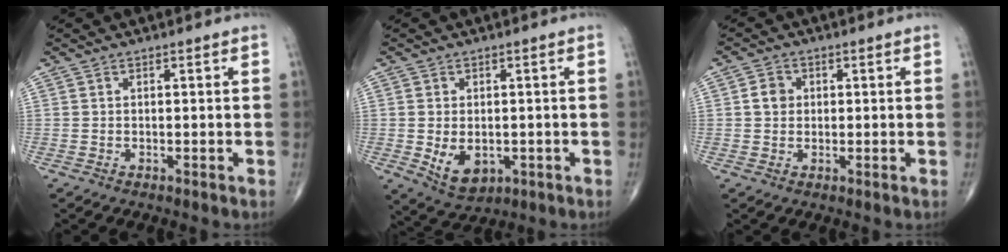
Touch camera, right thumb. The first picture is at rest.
{"total": 6.8, "force": [-1.3, 4.6, 4.9], "torque": [-0.069, -0.006, -0.006]}
{"total": 3.2, "force": [0.4, 2.7, 1.5], "torque": [-0.016, 0.004, 0.003]}